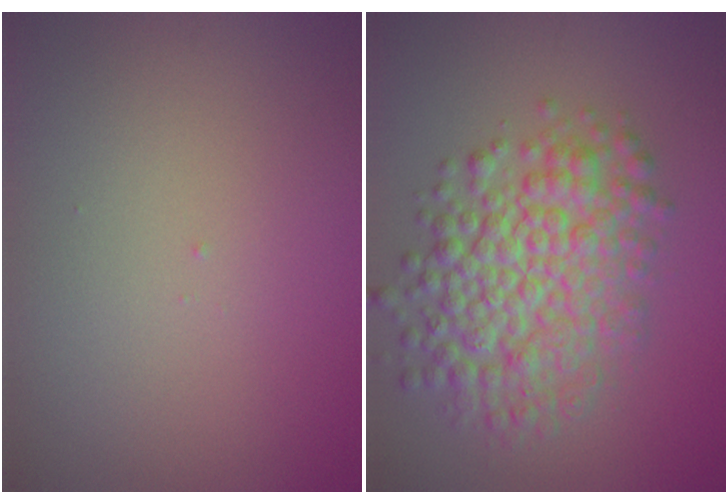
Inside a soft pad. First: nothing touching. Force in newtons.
{"total": 7.2, "press": 7.2, "slide": 0.2}